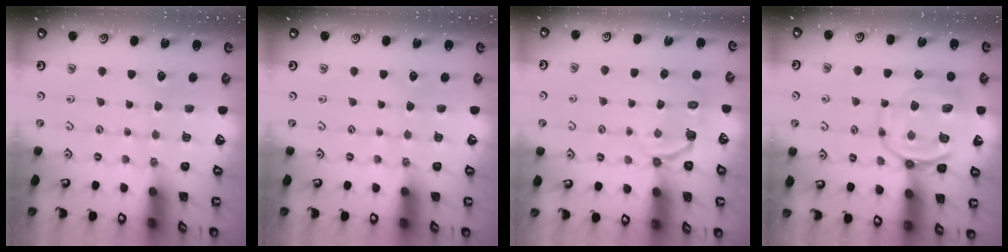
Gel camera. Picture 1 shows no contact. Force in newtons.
{"total": 0.0}
{"total": 3.8, "press": 1.9, "slide": 3.3}
{"total": 13.0, "press": 12.9, "slide": 1.3}